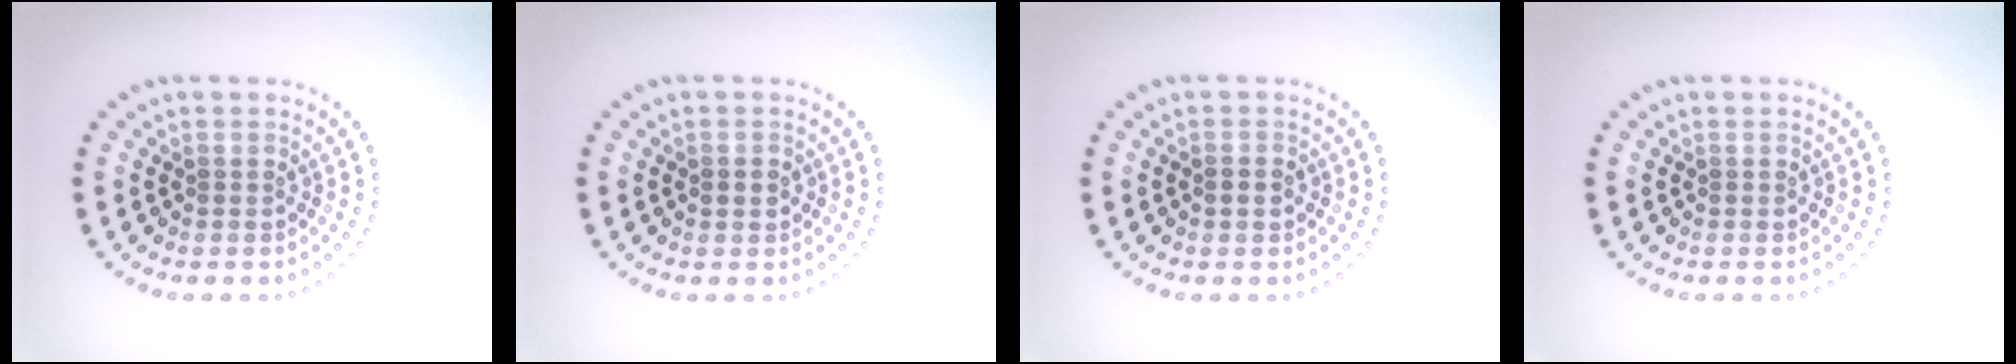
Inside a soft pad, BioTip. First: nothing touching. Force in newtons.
{"total": 1.3, "press": 1.3, "slide": 0.2}
{"total": 1.5, "press": 1.5, "slide": 0.1}
{"total": 0.0}